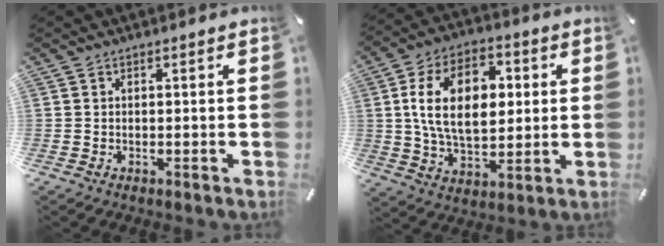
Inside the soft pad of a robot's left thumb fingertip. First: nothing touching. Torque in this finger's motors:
{"motor_torque": [0.45, 1.75, 2.13, -0.63, 0.72]}